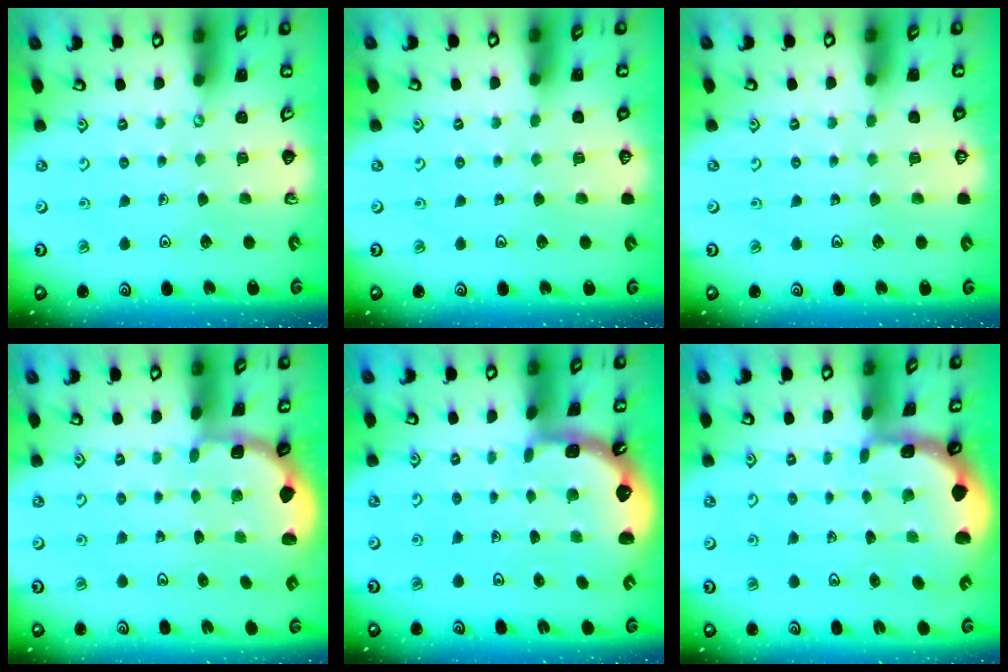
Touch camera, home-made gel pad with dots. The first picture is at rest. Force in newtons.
{"total": 0.0}
{"total": 0.0}
{"total": 1.8, "press": 1.6, "slide": 0.8}
{"total": 1.3, "press": 1.3, "slide": 0.1}
{"total": 1.3, "press": 1.3, "slide": 0.2}